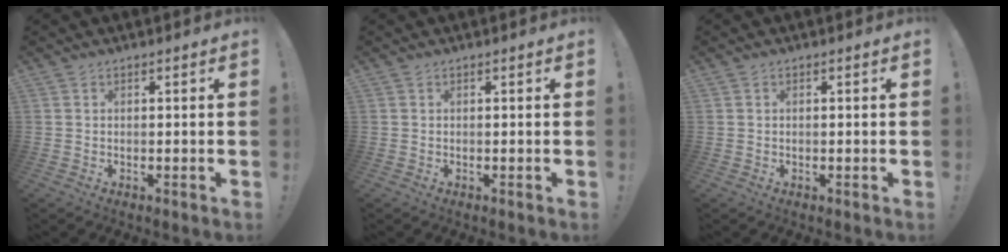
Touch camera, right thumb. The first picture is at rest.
{"total": 0.0}
{"total": 0.0}